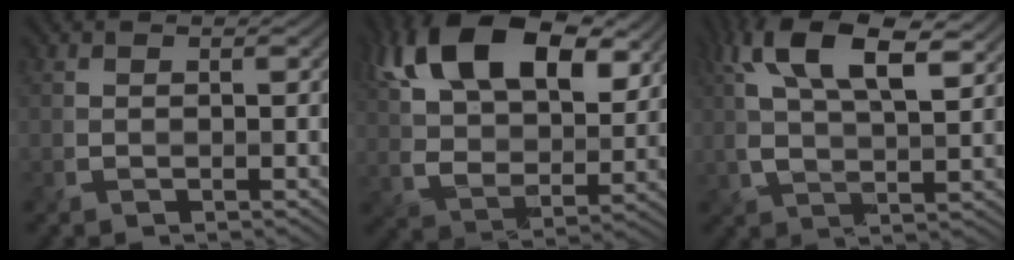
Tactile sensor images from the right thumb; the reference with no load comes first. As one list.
[{"total": 17.2, "force": [8.1, 9.2, 12.1], "torque": [-0.261, 0.024, 0.134]}, {"total": 11.9, "force": [5.5, 4.4, 9.6], "torque": [-0.202, 0.010, 0.093]}]